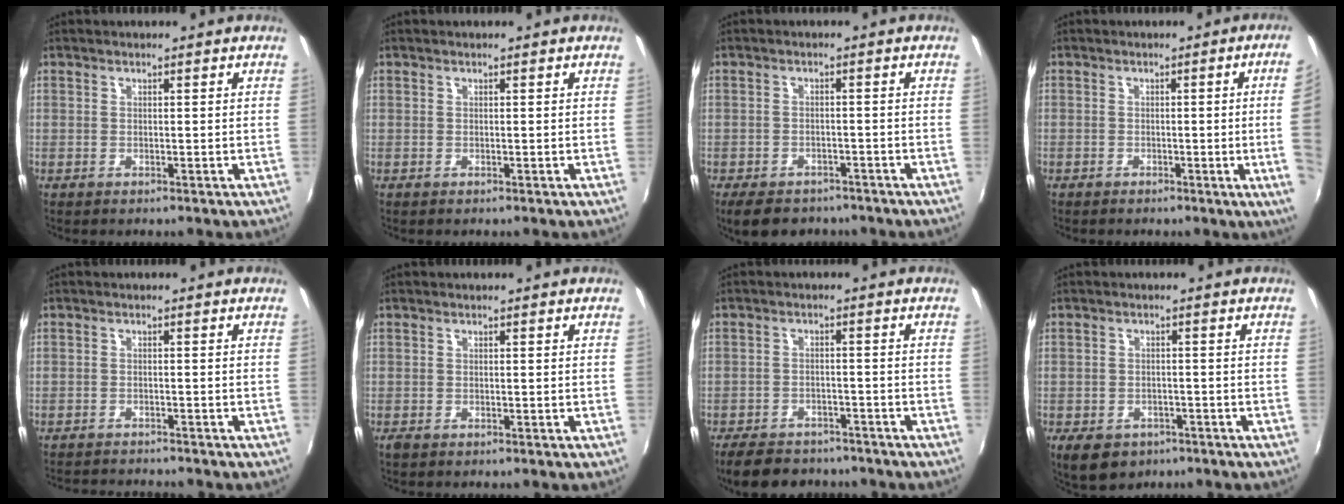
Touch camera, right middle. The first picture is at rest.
{"total": 0.0}
{"total": 8.1, "force": [-6.2, 4.1, 3.3], "torque": [-0.074, -0.012, -0.093]}
{"total": 8.3, "force": [-0.4, -1.2, 8.1], "torque": [-0.089, -0.005, -0.003]}
{"total": 5.7, "force": [-5.5, 0.6, 1.5], "torque": [-0.044, -0.011, -0.087]}
{"total": 0.7, "force": [-0.5, 0.3, 0.4], "torque": [-0.008, -0.003, -0.010]}
{"total": 11.0, "force": [-9.0, 4.8, 4.2], "torque": [-0.102, -0.007, -0.135]}
{"total": 6.9, "force": [-4.1, 4.5, 3.2], "torque": [-0.071, -0.015, -0.059]}